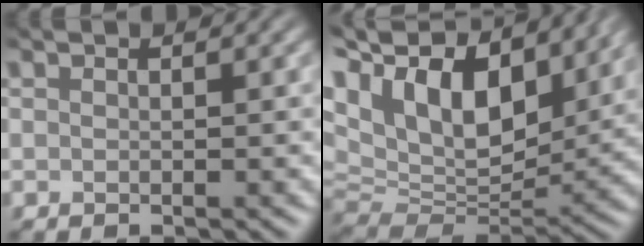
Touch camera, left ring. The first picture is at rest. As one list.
[{"total": 15.8, "force": [6.8, 8.8, 11.2], "torque": [-0.232, 0.045, 0.122]}]